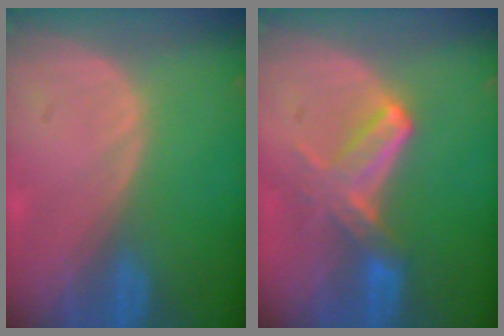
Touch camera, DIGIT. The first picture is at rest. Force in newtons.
{"total": 5.7, "press": 5.7, "slide": 1.0}